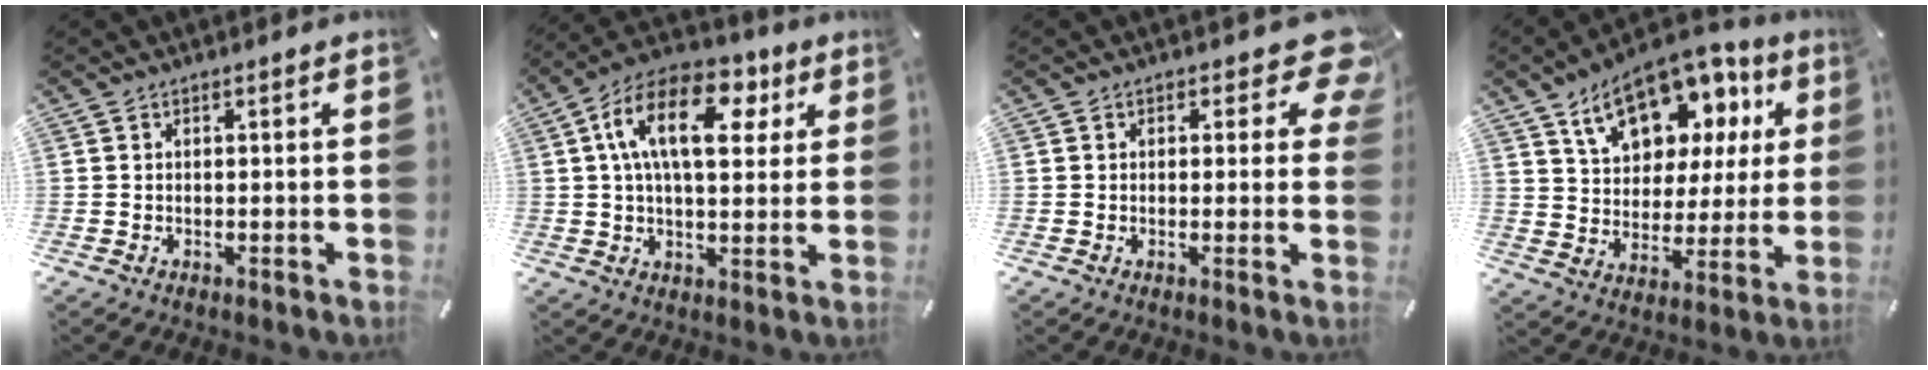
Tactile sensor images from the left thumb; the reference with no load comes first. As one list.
[{"total": 16.8, "force": [5.6, 9.3, 12.8], "torque": [-0.226, -0.002, 0.093]}, {"total": 7.7, "force": [3.8, 3.8, 5.5], "torque": [-0.055, -0.019, 0.060]}, {"total": 16.8, "force": [10.3, 10.3, 8.3], "torque": [-0.136, -0.054, 0.184]}]